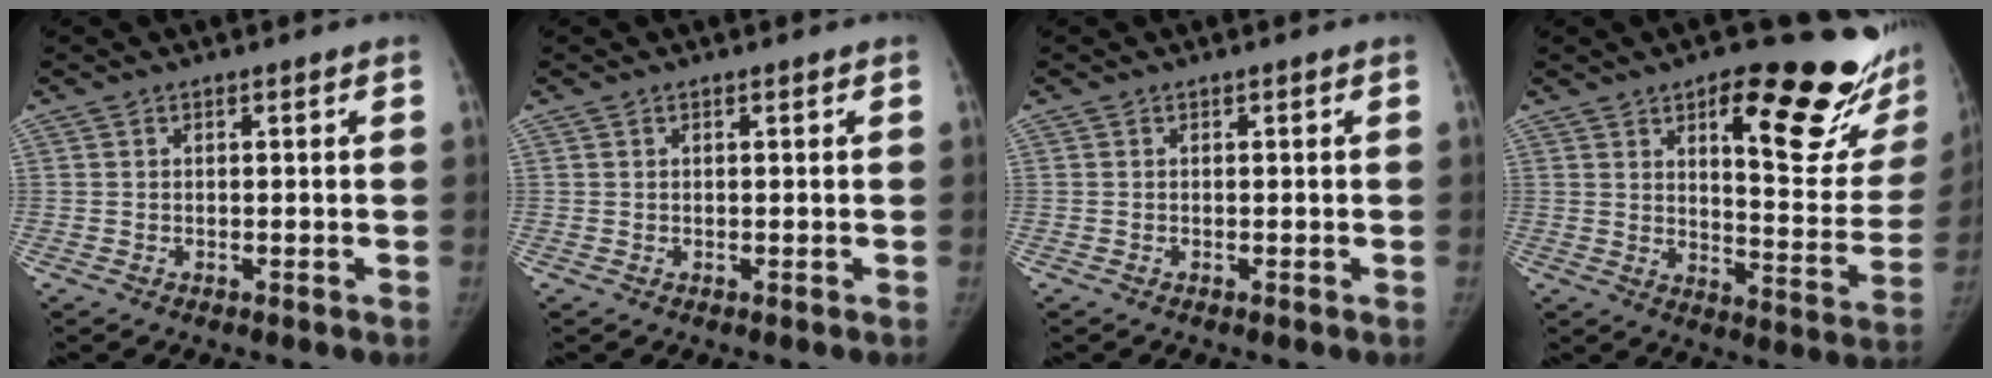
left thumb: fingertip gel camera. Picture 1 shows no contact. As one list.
[{"total": 0.0}, {"total": 0.0}, {"total": 25.1, "force": [13.8, 8.0, 19.3], "torque": [-0.207, -0.066, 0.191]}]